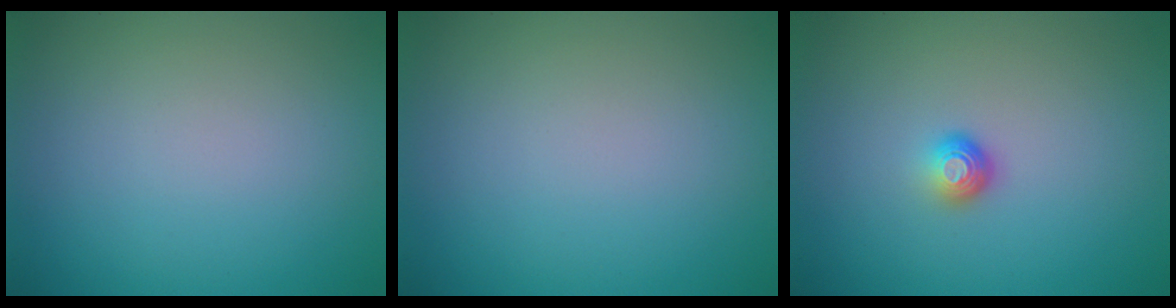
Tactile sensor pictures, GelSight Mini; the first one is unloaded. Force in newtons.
{"total": 0.0}
{"total": 1.4, "press": 1.1, "slide": 1.0}